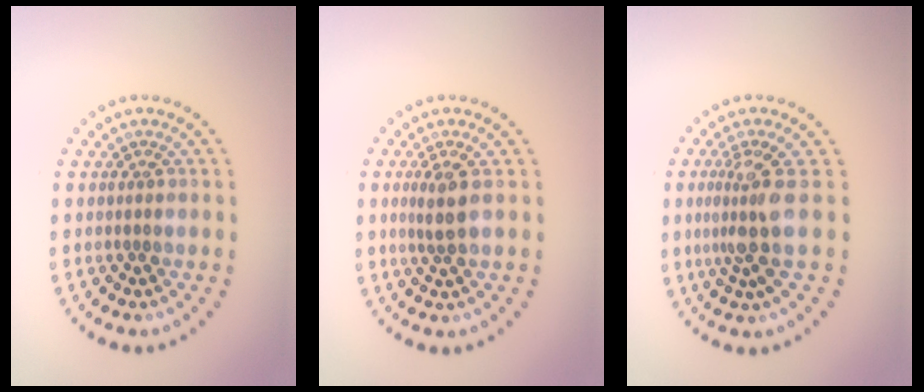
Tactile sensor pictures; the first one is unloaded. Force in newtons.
{"total": 2.0, "press": 1.8, "slide": 0.9}
{"total": 3.7, "press": 2.8, "slide": 2.5}